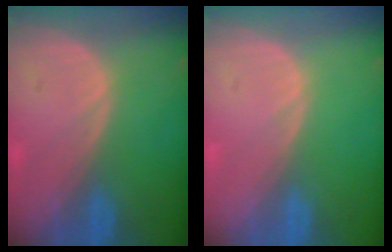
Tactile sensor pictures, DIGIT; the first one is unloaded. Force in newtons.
{"total": 0.0}